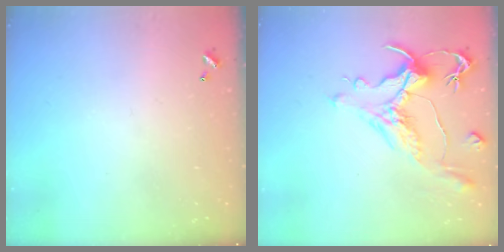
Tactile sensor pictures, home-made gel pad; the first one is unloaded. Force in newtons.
{"total": 1.5, "press": 0.4, "slide": 1.5}